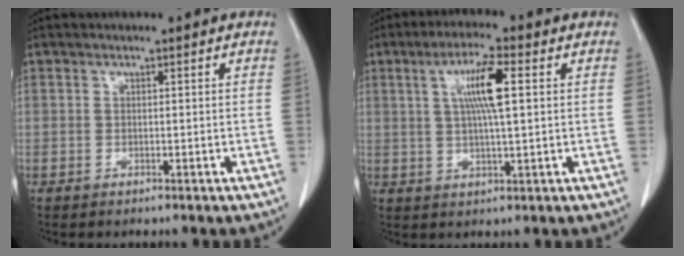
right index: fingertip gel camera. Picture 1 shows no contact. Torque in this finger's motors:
{"motor_torque": [0.98, 0.12, 0.46, 0.14]}